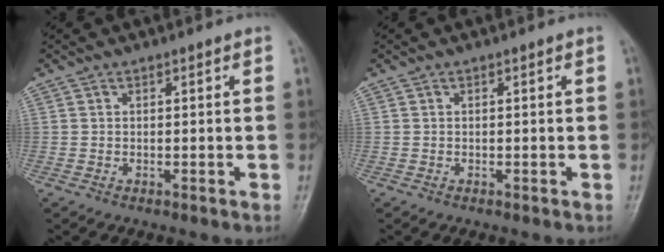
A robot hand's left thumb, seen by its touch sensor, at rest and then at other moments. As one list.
[{"total": 0.0}]